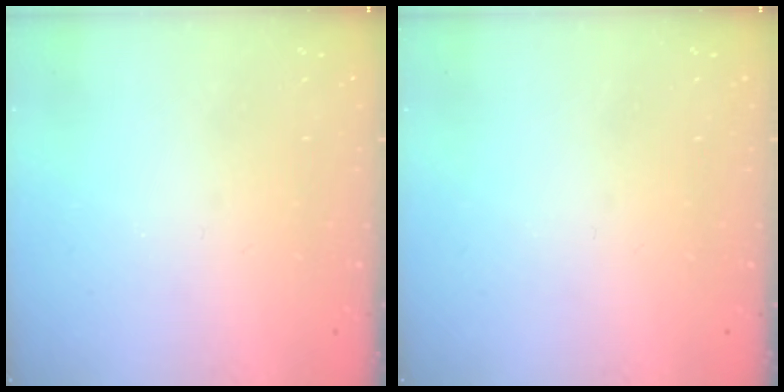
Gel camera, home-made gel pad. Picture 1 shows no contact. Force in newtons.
{"total": 0.0}